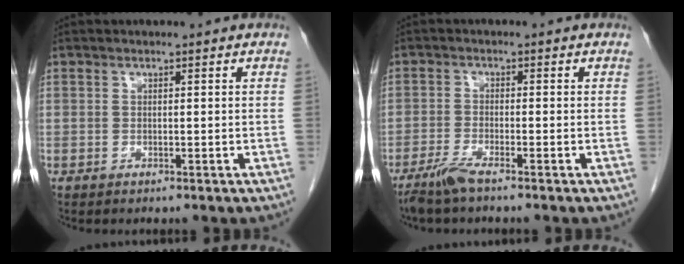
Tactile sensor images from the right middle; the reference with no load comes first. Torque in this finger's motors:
{"motor_torque": [-0.06, 0.11, 0.05, 0.03]}